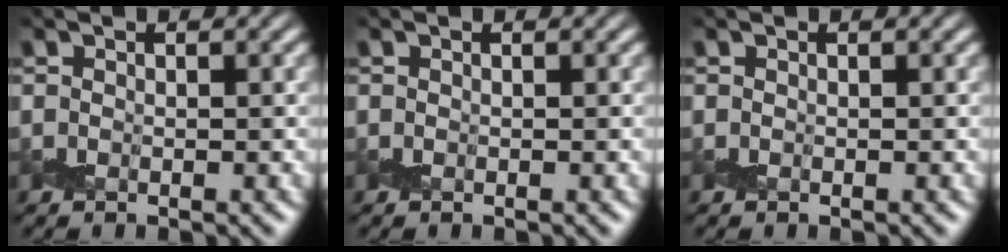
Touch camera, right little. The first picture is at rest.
{"total": 0.0}
{"total": 0.0}